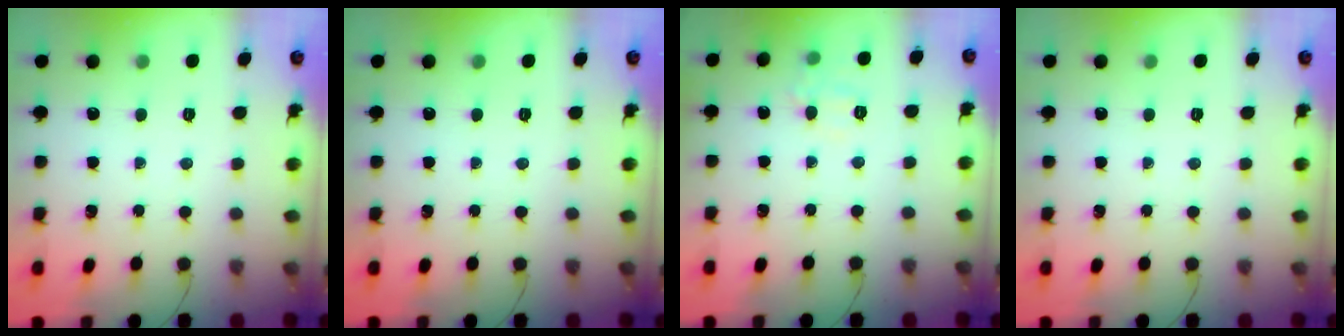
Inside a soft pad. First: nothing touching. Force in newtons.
{"total": 0.0}
{"total": 7.9, "press": 7.7, "slide": 1.7}
{"total": 0.0}